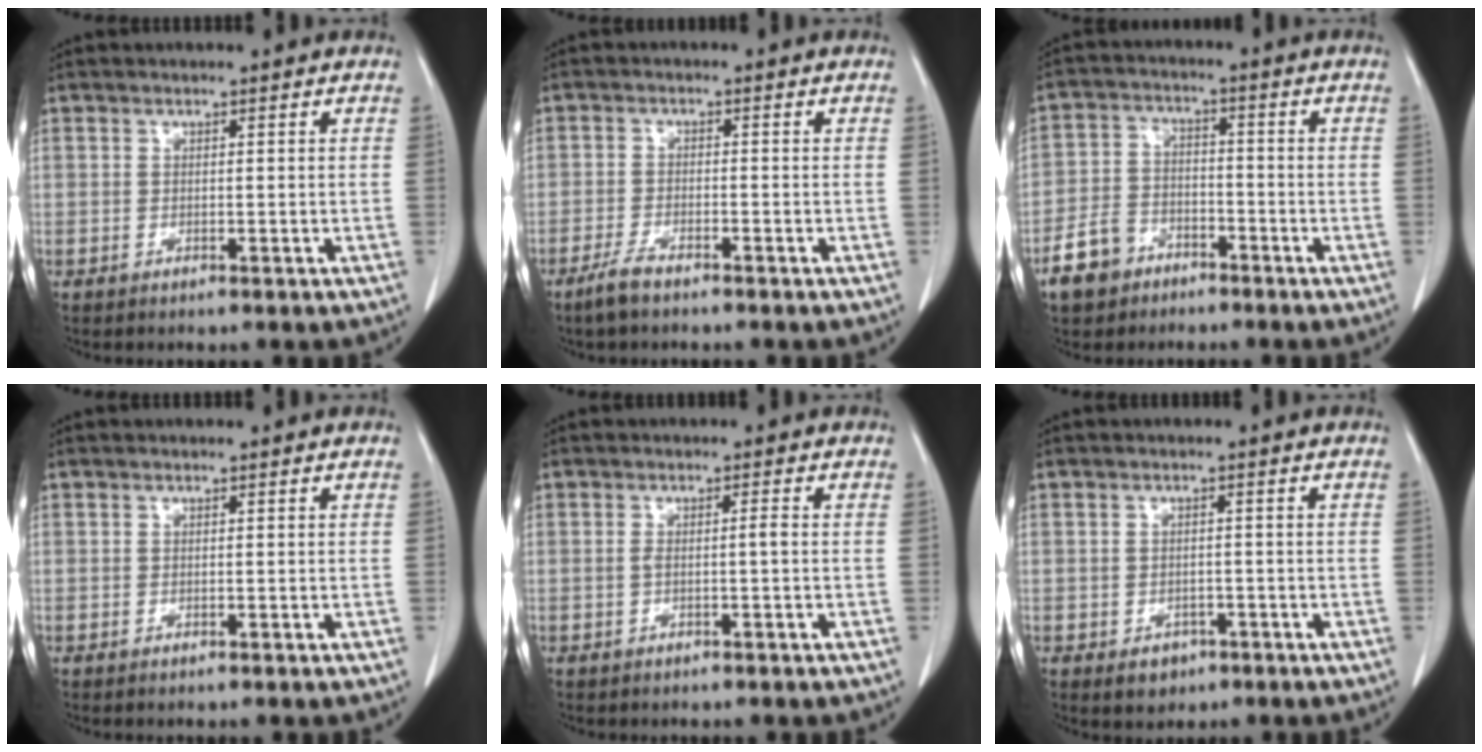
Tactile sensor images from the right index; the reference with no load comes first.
{"total": 3.2, "force": [-2.6, 0.6, 1.8], "torque": [-0.045, -0.004, -0.049]}
{"total": 7.1, "force": [-4.5, 5.1, 2.2], "torque": [-0.058, 0.009, -0.079]}
{"total": 0.0}
{"total": 0.8, "force": [-0.1, 0.0, 0.8], "torque": [-0.017, -0.001, 0.000]}
{"total": 2.7, "force": [-1.4, 2.1, 1.0], "torque": [-0.008, 0.005, -0.010]}